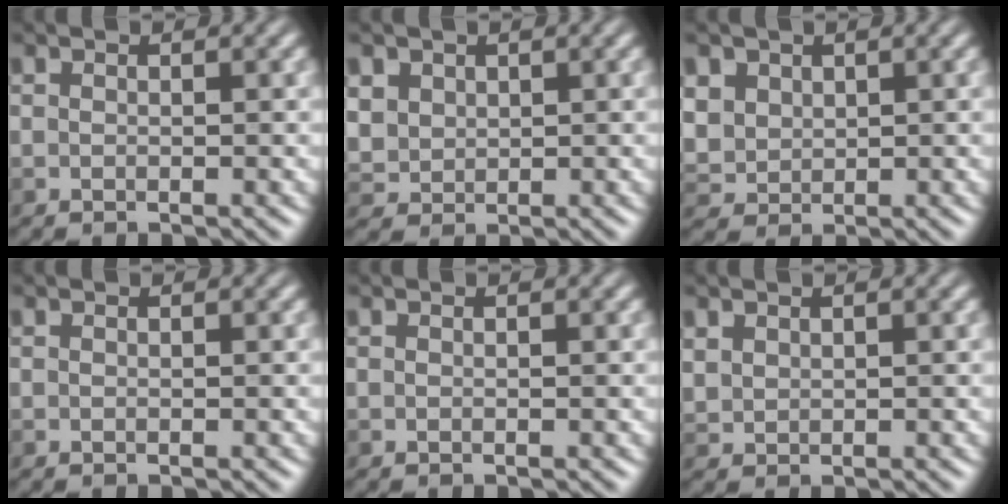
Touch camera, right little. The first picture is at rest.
{"total": 2.9, "force": [1.3, 2.4, 1.0], "torque": [-0.037, 0.002, 0.040]}
{"total": 3.9, "force": [1.7, 3.1, 1.5], "torque": [-0.057, 0.007, 0.045]}
{"total": 0.0}
{"total": 0.0}
{"total": 1.2, "force": [0.7, 0.9, 0.3], "torque": [-0.008, -0.001, 0.021]}